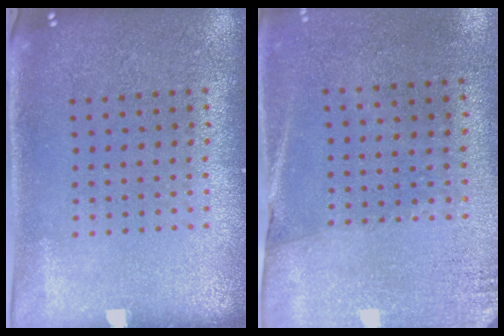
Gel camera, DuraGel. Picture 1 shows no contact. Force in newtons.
{"total": 2.7, "press": 2.4, "slide": 1.3}